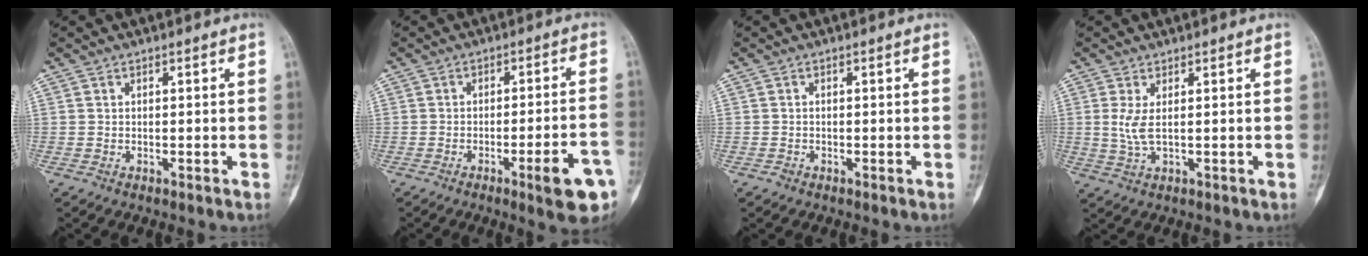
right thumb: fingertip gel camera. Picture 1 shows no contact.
{"total": 9.7, "force": [-4.6, 1.5, 8.4], "torque": [-0.101, 0.020, -0.057]}
{"total": 0.6, "force": [-0.5, 0.4, 0.0], "torque": [0.002, 0.002, -0.013]}
{"total": 3.0, "force": [0.7, 1.2, 2.7], "torque": [-0.075, -0.007, 0.019]}